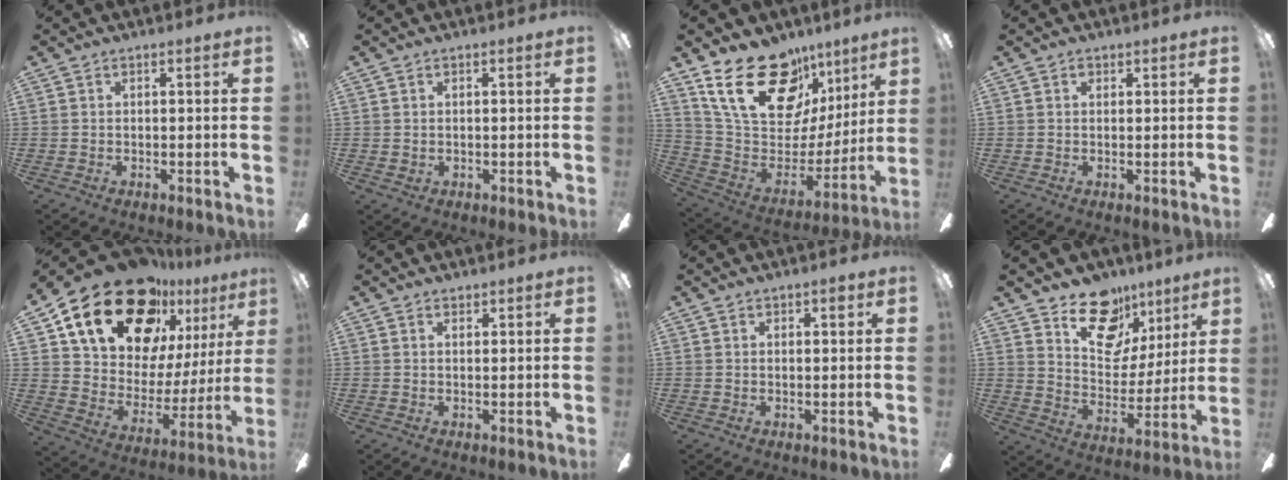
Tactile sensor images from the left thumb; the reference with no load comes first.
{"total": 0.5, "force": [0.2, 0.4, 0.2], "torque": [-0.004, 0.003, 0.004]}
{"total": 26.5, "force": [14.9, 15.3, 15.7], "torque": [-0.270, -0.079, 0.281]}
{"total": 0.9, "force": [0.5, 0.6, 0.3], "torque": [0.001, -0.001, 0.007]}
{"total": 26.2, "force": [17.5, 14.0, 13.6], "torque": [-0.241, -0.102, 0.324]}
{"total": 0.9, "force": [0.8, 0.4, 0.1], "torque": [-0.002, 0.000, 0.016]}
{"total": 1.5, "force": [0.9, 0.8, 0.9], "torque": [-0.001, -0.002, 0.012]}
{"total": 17.6, "force": [11.4, 10.8, 8.0], "torque": [-0.117, -0.065, 0.210]}